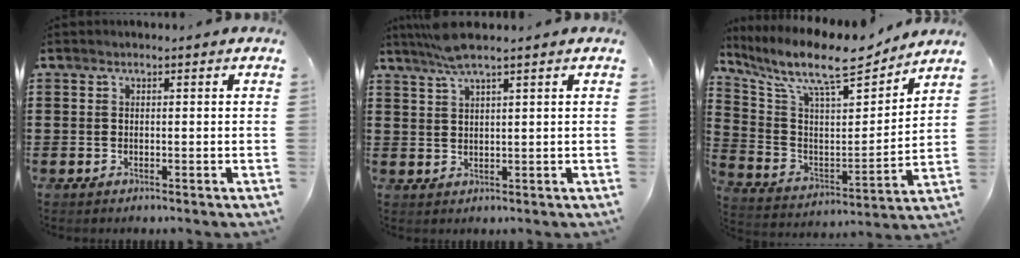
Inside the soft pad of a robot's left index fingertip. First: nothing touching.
{"total": 4.3, "force": [3.3, 0.1, 2.8], "torque": [-0.063, -0.001, 0.060]}
{"total": 12.3, "force": [9.9, 2.7, 6.8], "torque": [-0.164, -0.056, 0.168]}